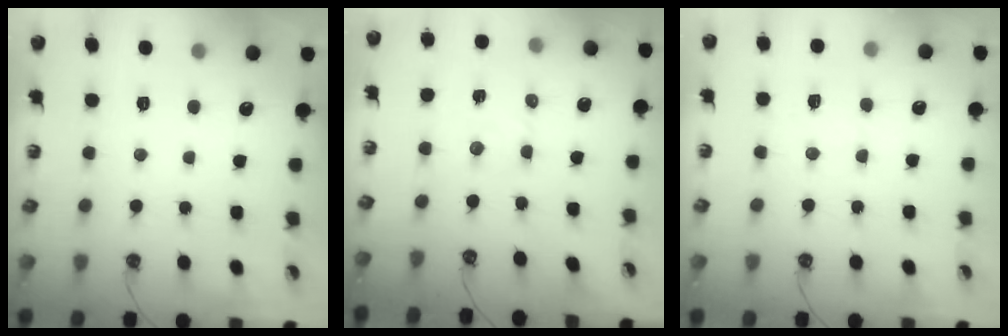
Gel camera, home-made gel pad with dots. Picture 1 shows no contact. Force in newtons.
{"total": 2.8, "press": 2.8, "slide": 0.3}
{"total": 5.1, "press": 5.1, "slide": 0.6}